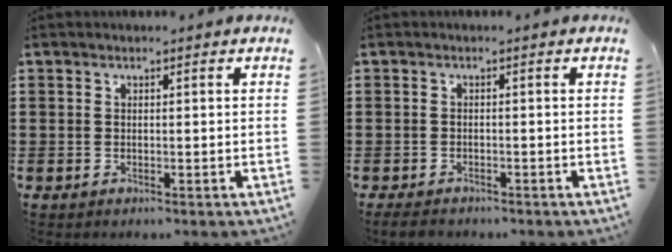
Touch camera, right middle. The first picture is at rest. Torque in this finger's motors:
{"motor_torque": [0.38, 0.22, 0.17, 0.05]}